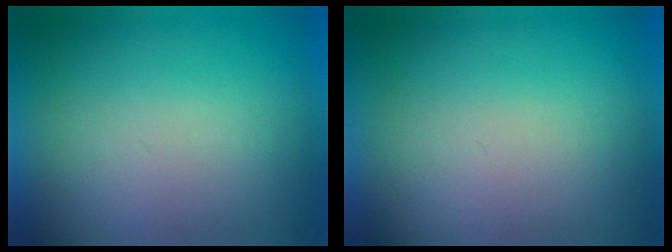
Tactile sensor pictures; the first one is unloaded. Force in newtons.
{"total": 2.0}